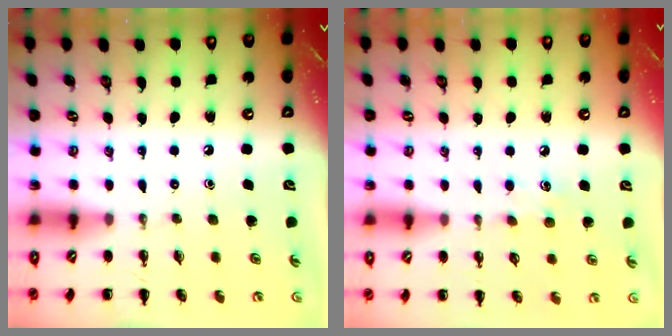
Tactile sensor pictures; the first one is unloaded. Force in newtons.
{"total": 5.5, "press": 5.3, "slide": 1.5}